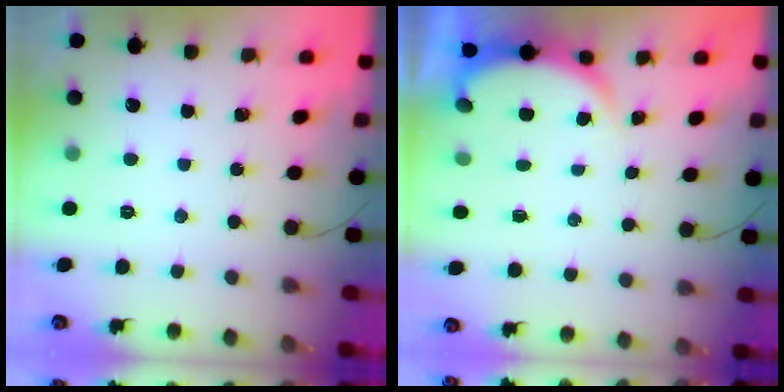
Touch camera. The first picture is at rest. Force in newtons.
{"total": 2.8, "press": 2.7, "slide": 0.6}